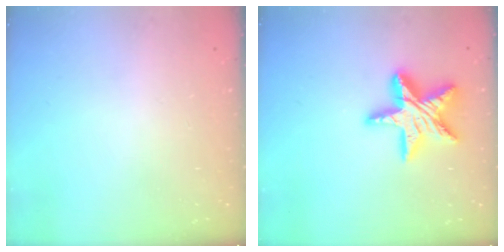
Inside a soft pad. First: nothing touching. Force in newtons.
{"total": 18.8, "press": 18.7, "slide": 1.9}